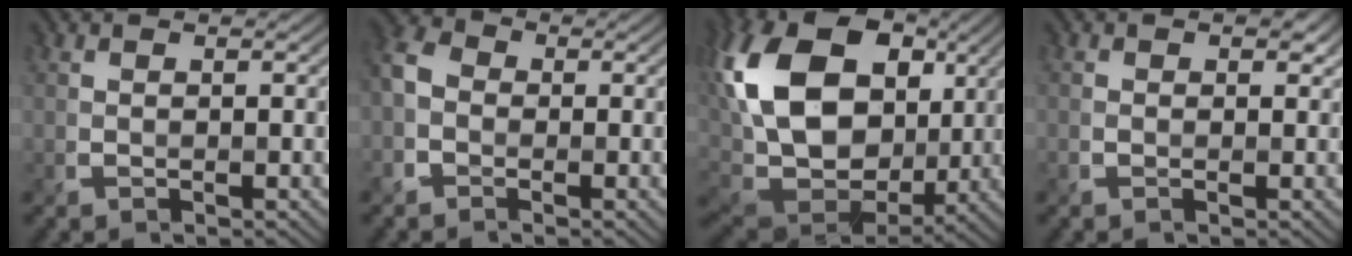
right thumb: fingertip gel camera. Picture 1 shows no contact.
{"total": 3.8, "force": [-1.3, 3.1, 1.8], "torque": [-0.050, 0.001, -0.042]}
{"total": 19.1, "force": [4.1, 13.3, 13.2], "torque": [-0.304, 0.014, 0.078]}
{"total": 1.3, "force": [0.4, 1.1, 0.6], "torque": [-0.008, -0.007, 0.006]}